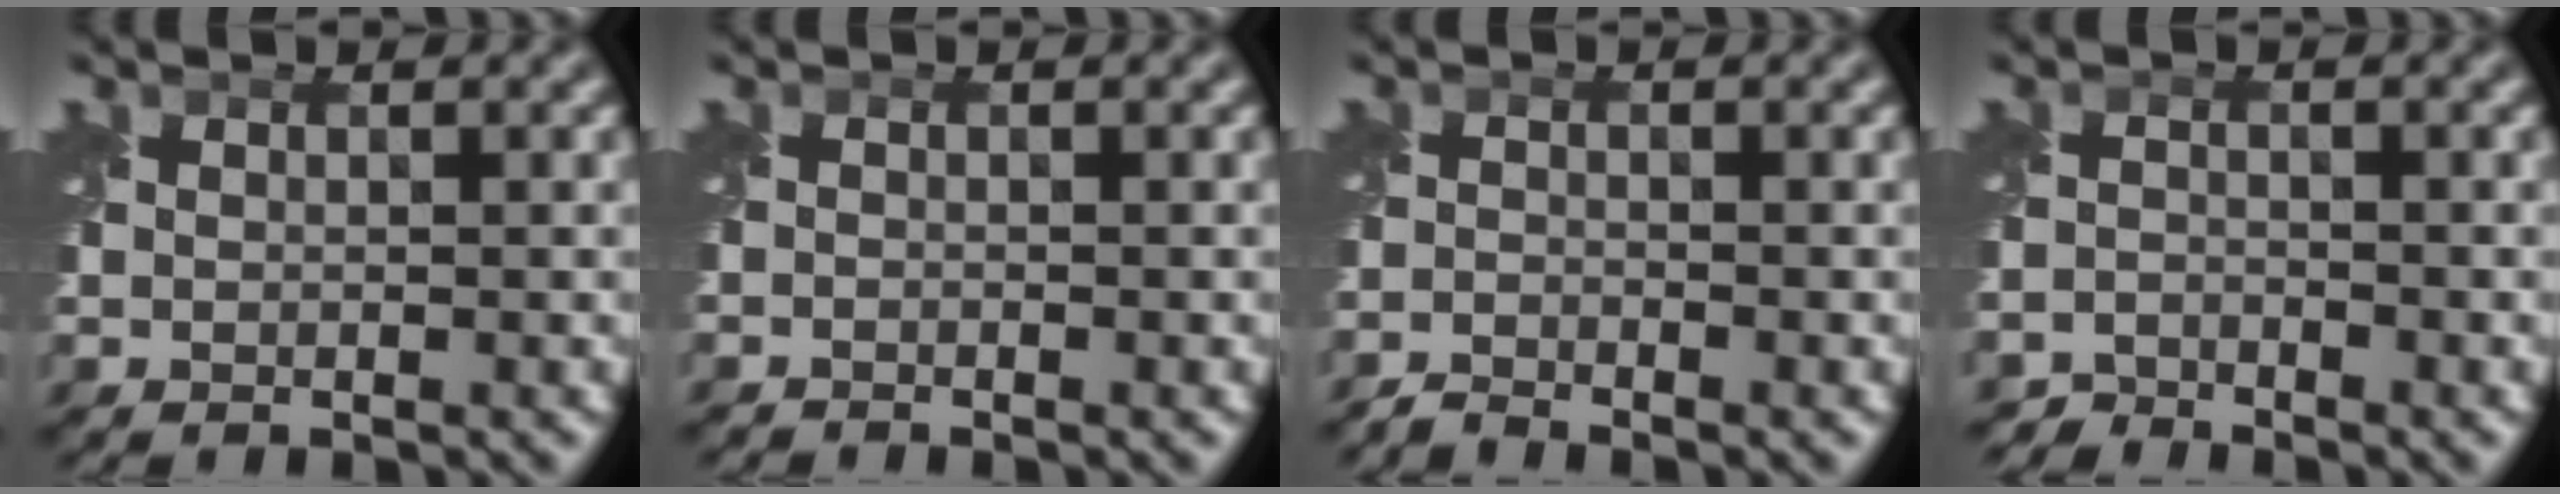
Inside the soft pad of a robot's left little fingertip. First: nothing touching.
{"total": 0.8, "force": [-0.8, 0.0, -0.1], "torque": [0.003, -0.009, -0.018]}
{"total": 1.7, "force": [-1.7, 0.0, 0.1], "torque": [-0.002, -0.005, -0.044]}
{"total": 2.2, "force": [-2.1, 0.1, -0.4], "torque": [0.009, -0.003, -0.049]}